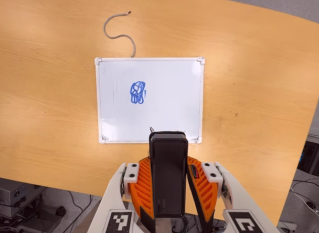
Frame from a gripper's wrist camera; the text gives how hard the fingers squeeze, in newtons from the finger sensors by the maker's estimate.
{"total": 5.9, "left": 4.8, "right": 7.1}